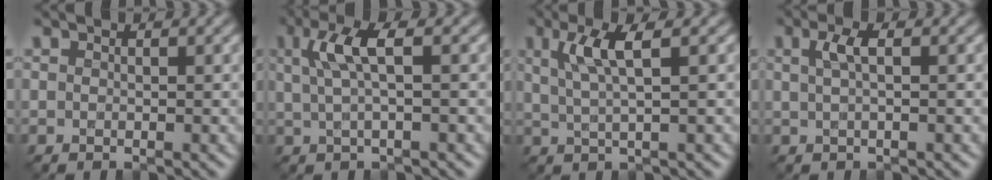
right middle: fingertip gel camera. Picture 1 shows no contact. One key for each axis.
{"total": 3.8, "fx": 1.0, "fy": 0.9, "fz": 3.5, "tx": -0.076, "ty": 0.001, "tz": 0.023}
{"total": 3.8, "fx": 1.3, "fy": 0.6, "fz": 3.6, "tx": -0.075, "ty": -0.006, "tz": 0.028}
{"total": 1.8, "fx": 0.5, "fy": 0.5, "fz": 1.7, "tx": -0.035, "ty": 0.002, "tz": 0.010}